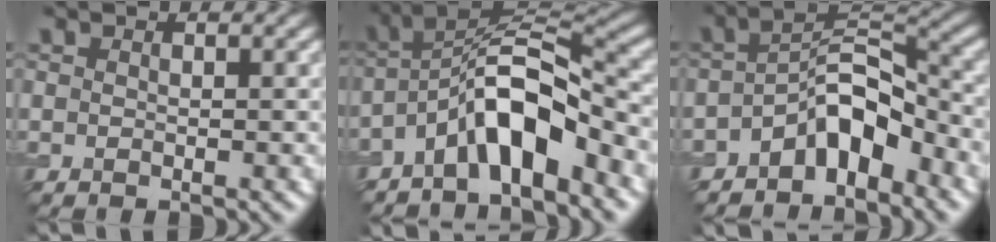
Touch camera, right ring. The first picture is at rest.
{"total": 7.4, "force": [-3.9, 2.3, 5.9], "torque": [-0.096, 0.024, -0.075]}
{"total": 5.6, "force": [-3.3, 2.4, 3.8], "torque": [-0.058, 0.014, -0.065]}